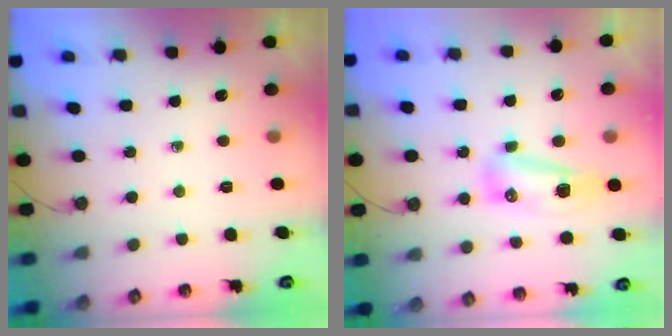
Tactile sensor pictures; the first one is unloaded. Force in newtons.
{"total": 8.4, "press": 8.3, "slide": 1.2}